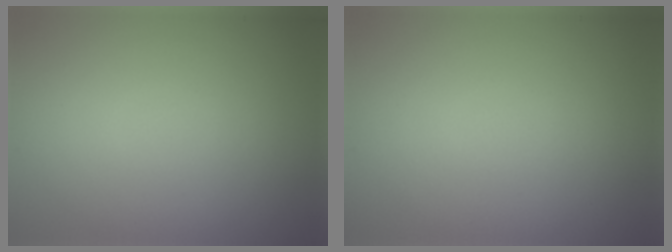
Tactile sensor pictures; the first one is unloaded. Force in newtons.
{"total": 0.0}